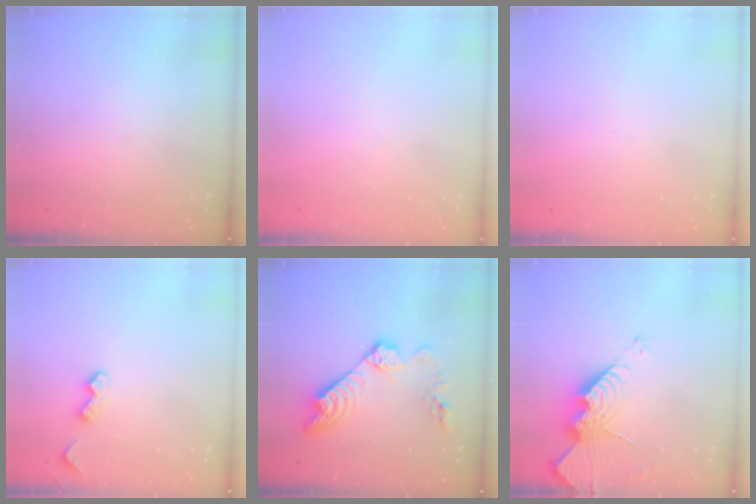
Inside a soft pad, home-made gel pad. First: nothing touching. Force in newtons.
{"total": 0.0}
{"total": 0.0}
{"total": 5.4, "press": 5.3, "slide": 0.7}
{"total": 14.8, "press": 14.8, "slide": 1.0}
{"total": 14.6, "press": 14.5, "slide": 1.2}